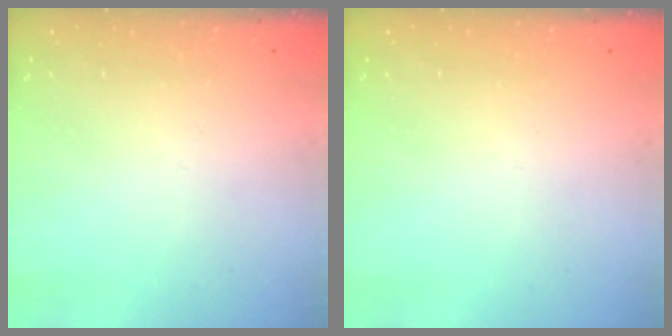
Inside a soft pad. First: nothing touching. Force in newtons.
{"total": 0.0}